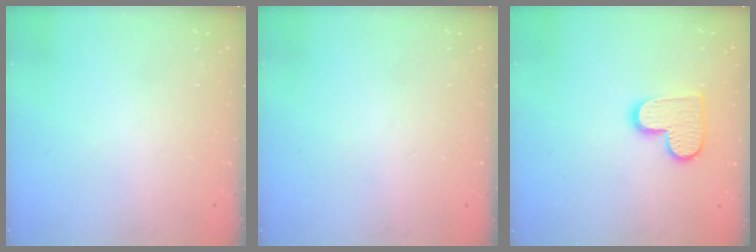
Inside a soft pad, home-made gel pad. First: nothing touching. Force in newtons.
{"total": 0.0}
{"total": 11.7, "press": 11.6, "slide": 0.6}